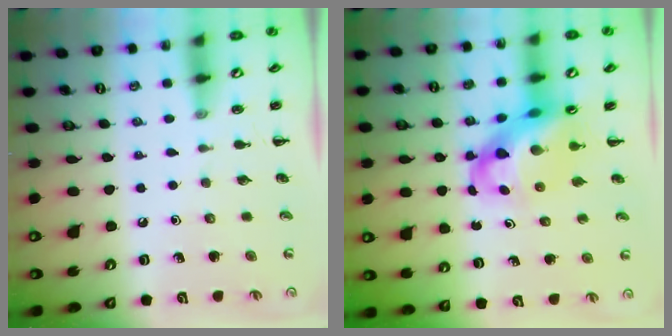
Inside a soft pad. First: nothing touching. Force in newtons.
{"total": 11.8, "press": 11.4, "slide": 3.0}